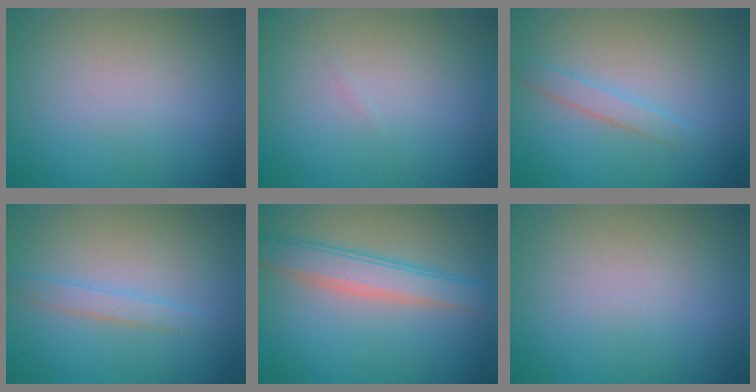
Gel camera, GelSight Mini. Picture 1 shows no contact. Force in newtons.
{"total": 0.0}
{"total": 1.6, "press": 1.6, "slide": 0.2}
{"total": 1.5, "press": 1.5, "slide": 0.0}
{"total": 4.1, "press": 4.1, "slide": 0.1}
{"total": 0.0}